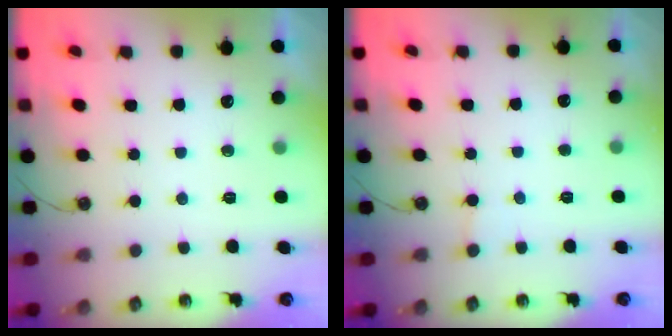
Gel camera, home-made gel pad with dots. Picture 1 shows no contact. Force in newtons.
{"total": 1.4, "press": 1.4, "slide": 0.1}